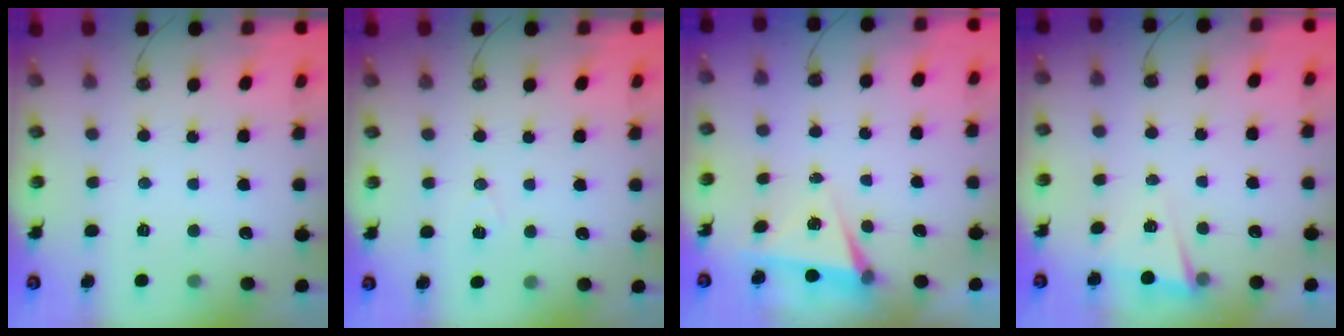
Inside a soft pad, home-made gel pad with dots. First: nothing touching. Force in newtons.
{"total": 6.7, "press": 5.1, "slide": 4.3}
{"total": 5.8, "press": 4.0, "slide": 4.2}
{"total": 3.0, "press": 2.8, "slide": 0.9}